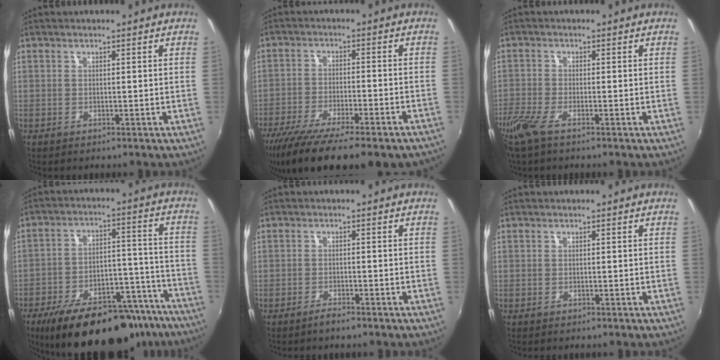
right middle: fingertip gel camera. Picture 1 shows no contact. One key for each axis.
{"total": 19.6, "fx": -15.2, "fy": 4.2, "fz": 11.7, "tx": -0.217, "ty": -0.069, "tz": -0.231}
{"total": 5.5, "fx": -3.8, "fy": 1.1, "fz": 3.7, "tx": -0.096, "ty": -0.019, "tz": -0.079}
{"total": 26.7, "fx": -20.6, "fy": 10.5, "fz": 13.4, "tx": -0.223, "ty": 0.009, "tz": -0.271}
{"total": 1.7, "fx": -1.5, "fy": 0.4, "fz": 0.7, "tx": -0.018, "ty": -0.005, "tz": -0.030}
{"total": 0.0}